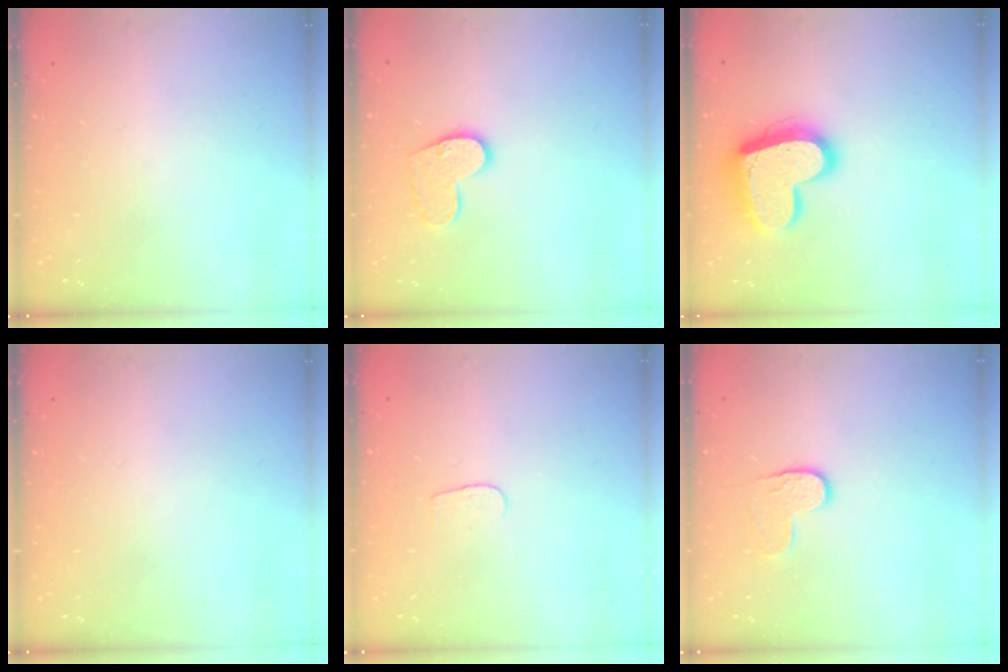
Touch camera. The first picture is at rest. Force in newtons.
{"total": 10.4, "press": 10.4, "slide": 0.7}
{"total": 18.1, "press": 18.1, "slide": 1.6}
{"total": 0.0}
{"total": 3.1, "press": 3.1, "slide": 0.2}
{"total": 5.2, "press": 5.2, "slide": 0.2}